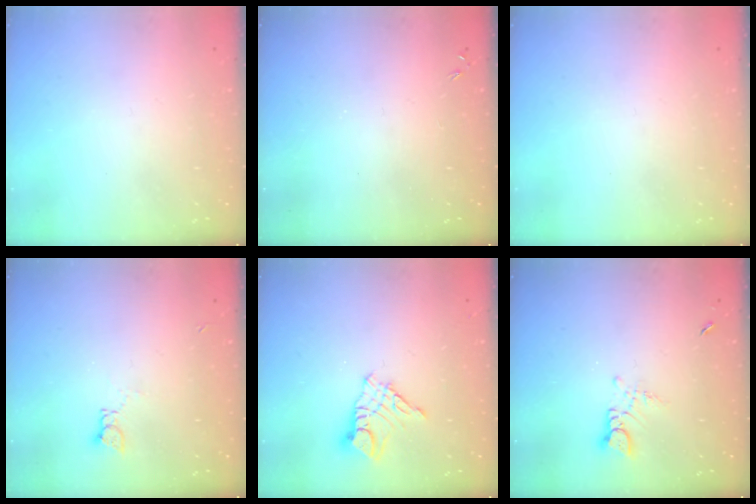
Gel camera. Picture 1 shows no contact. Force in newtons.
{"total": 0.0}
{"total": 0.0}
{"total": 1.8, "press": 1.7, "slide": 0.2}
{"total": 8.5, "press": 8.4, "slide": 0.7}
{"total": 2.7, "press": 2.7, "slide": 0.3}